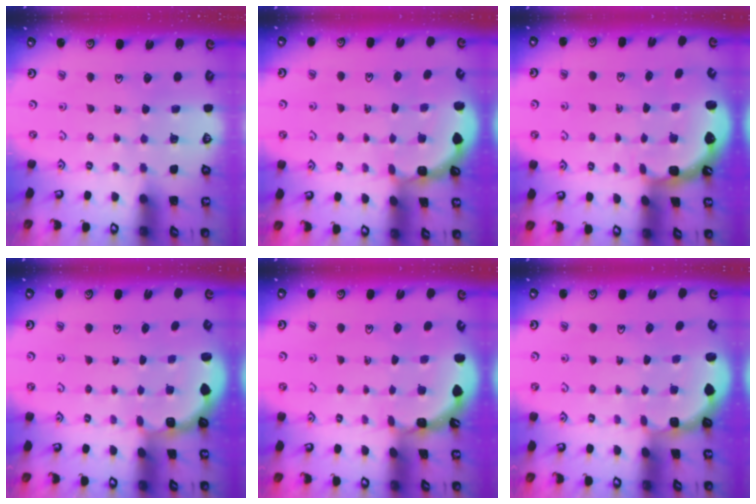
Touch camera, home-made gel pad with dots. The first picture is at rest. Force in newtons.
{"total": 1.9, "press": 1.9, "slide": 0.2}
{"total": 2.3, "press": 1.7, "slide": 1.6}
{"total": 1.9, "press": 1.8, "slide": 0.8}
{"total": 1.7, "press": 1.7, "slide": 0.1}
{"total": 1.4, "press": 1.3, "slide": 0.3}